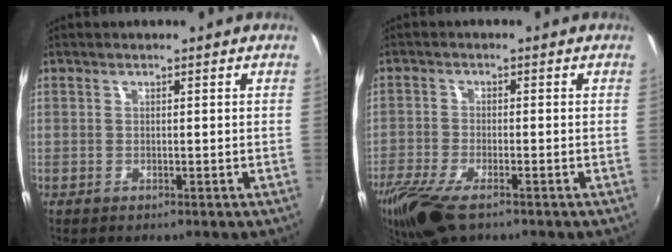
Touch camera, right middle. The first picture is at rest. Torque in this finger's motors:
{"motor_torque": [1.04, -0.94, 0.37, 0.16]}